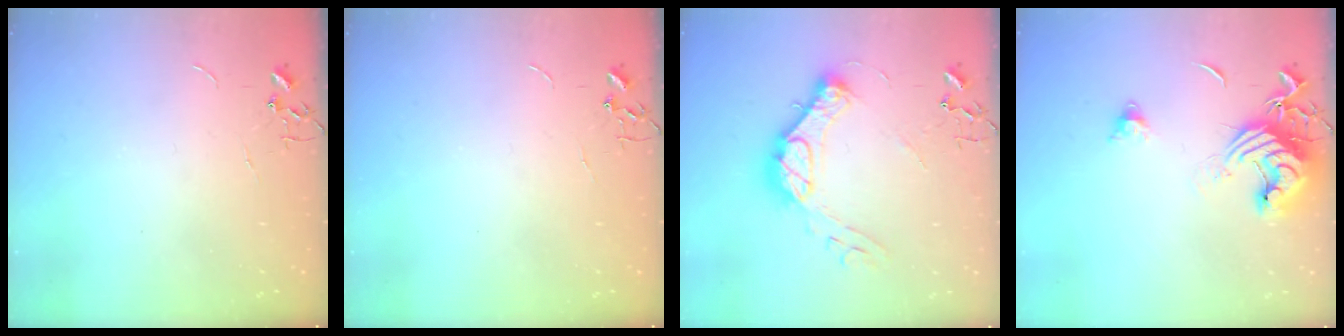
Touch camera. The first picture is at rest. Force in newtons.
{"total": 0.0}
{"total": 15.7, "press": 15.6, "slide": 1.5}
{"total": 13.5, "press": 13.4, "slide": 1.7}